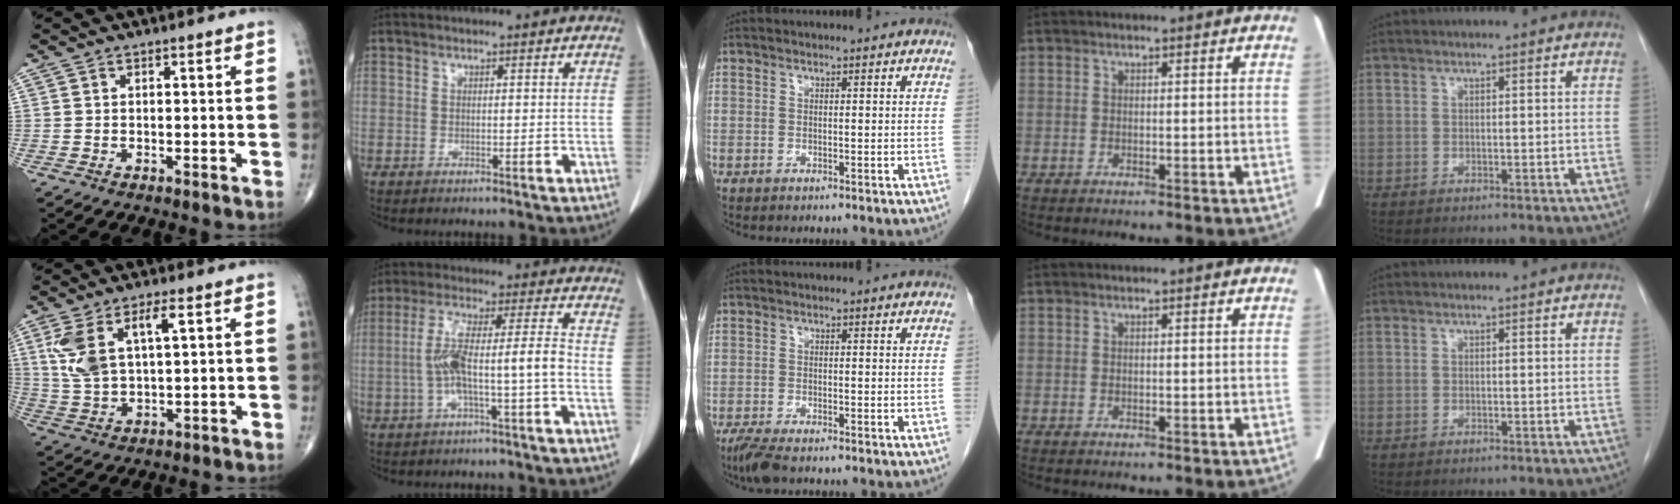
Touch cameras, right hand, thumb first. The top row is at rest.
{"thumb": {"total": 10.6, "force": [3.6, 4.5, 8.9], "torque": [-0.188, 0.000, 0.076]}, "index": {"total": 8.8, "force": [-2.0, 0.2, 8.5], "torque": [-0.168, 0.028, -0.033]}, "middle": {"total": 3.4, "force": [-2.6, 0.5, 2.1], "torque": [-0.050, -0.012, -0.048]}}